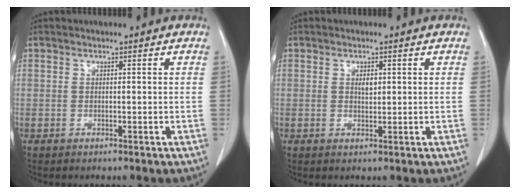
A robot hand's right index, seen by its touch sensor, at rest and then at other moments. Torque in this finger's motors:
{"motor_torque": [0.40, 0.03, 0.17, 0.00]}